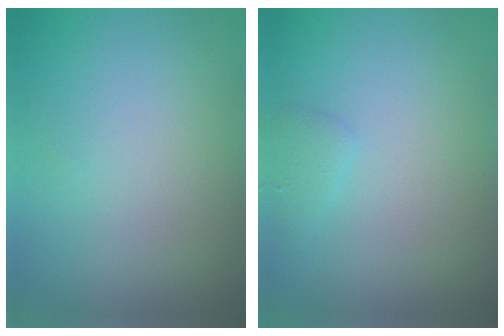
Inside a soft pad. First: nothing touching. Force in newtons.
{"total": 1.1, "press": 1.1, "slide": 0.0}